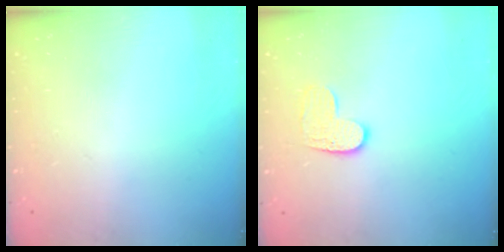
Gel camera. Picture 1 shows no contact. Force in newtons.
{"total": 7.0, "press": 7.0, "slide": 0.2}